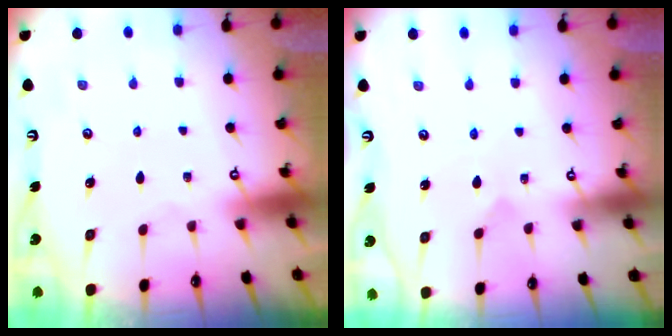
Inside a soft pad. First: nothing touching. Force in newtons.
{"total": 2.6, "press": 2.6, "slide": 0.3}